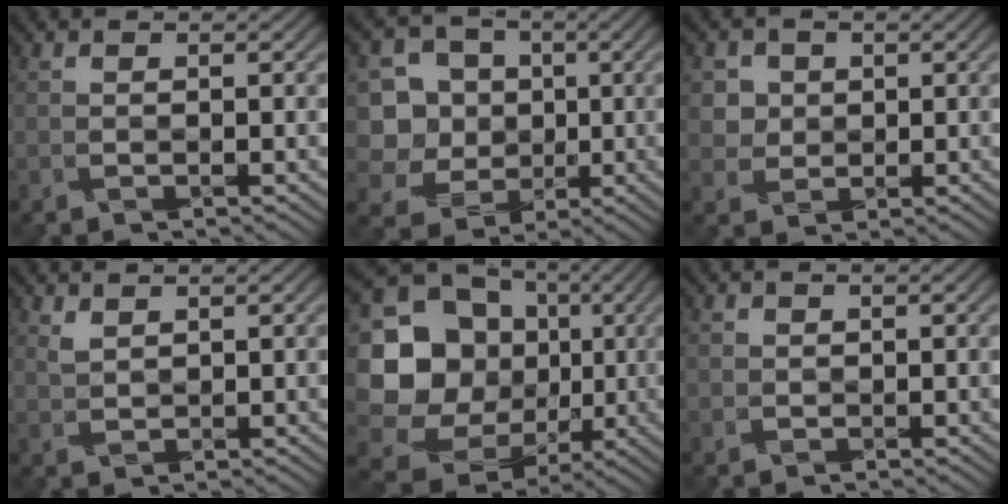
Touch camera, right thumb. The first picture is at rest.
{"total": 8.7, "force": [0.6, 8.4, 2.2], "torque": [-0.092, 0.002, -0.008]}
{"total": 2.8, "force": [1.2, 2.4, -0.4], "torque": [0.001, -0.014, 0.031]}
{"total": 1.2, "force": [1.2, 0.1, -0.2], "torque": [-0.002, -0.003, 0.031]}
{"total": 19.3, "force": [0.9, 17.8, 7.4], "torque": [-0.198, 0.000, 0.011]}
{"total": 1.1, "force": [0.2, 1.0, 0.3], "torque": [-0.003, -0.003, 0.005]}